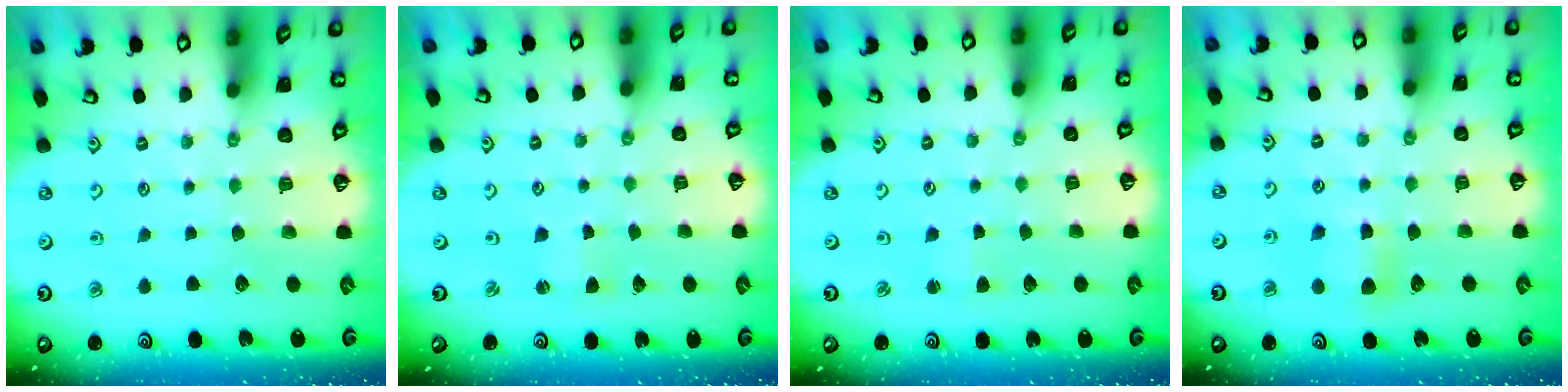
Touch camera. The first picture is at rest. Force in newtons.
{"total": 1.7, "press": 1.7, "slide": 0.4}
{"total": 2.5, "press": 2.5, "slide": 0.2}
{"total": 6.0, "press": 6.0, "slide": 0.6}